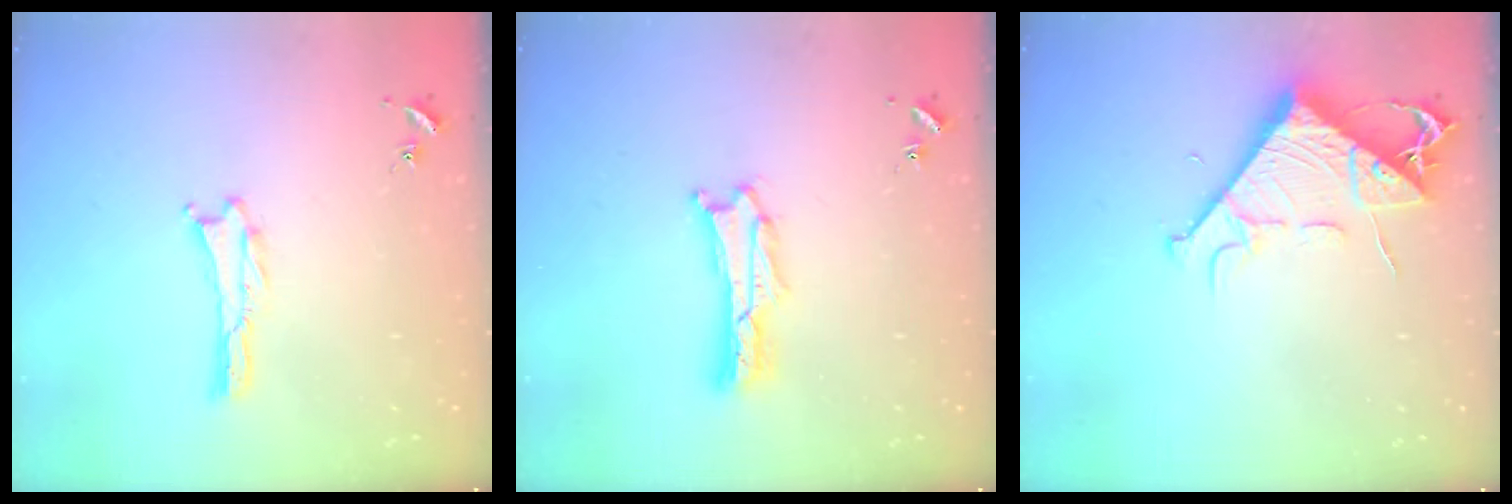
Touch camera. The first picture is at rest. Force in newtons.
{"total": 1.7, "press": 1.7, "slide": 0.3}
{"total": 8.4, "press": 8.3, "slide": 1.1}